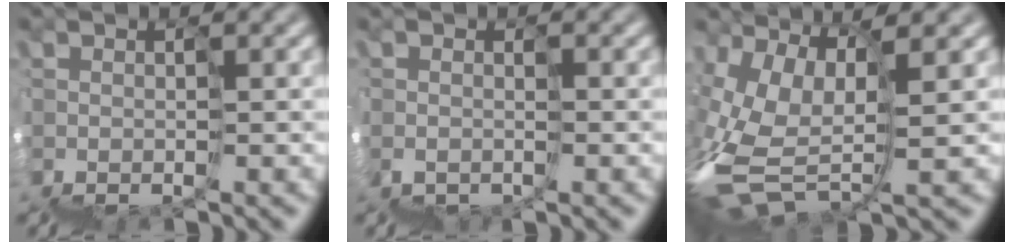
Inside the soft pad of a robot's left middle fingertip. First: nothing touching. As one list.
[{"total": 1.7, "force": [-0.8, 1.5, 0.1], "torque": [0.000, 0.004, -0.008]}, {"total": 6.1, "force": [1.5, 3.0, 5.1], "torque": [-0.137, 0.011, 0.034]}]